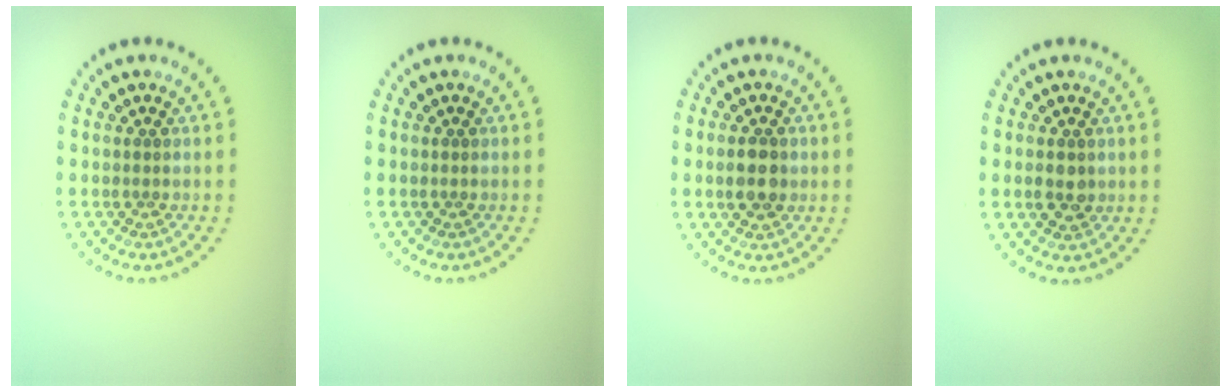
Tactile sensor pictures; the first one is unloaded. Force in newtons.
{"total": 0.0}
{"total": 3.2, "press": 3.2, "slide": 0.1}
{"total": 1.8, "press": 1.8, "slide": 0.1}